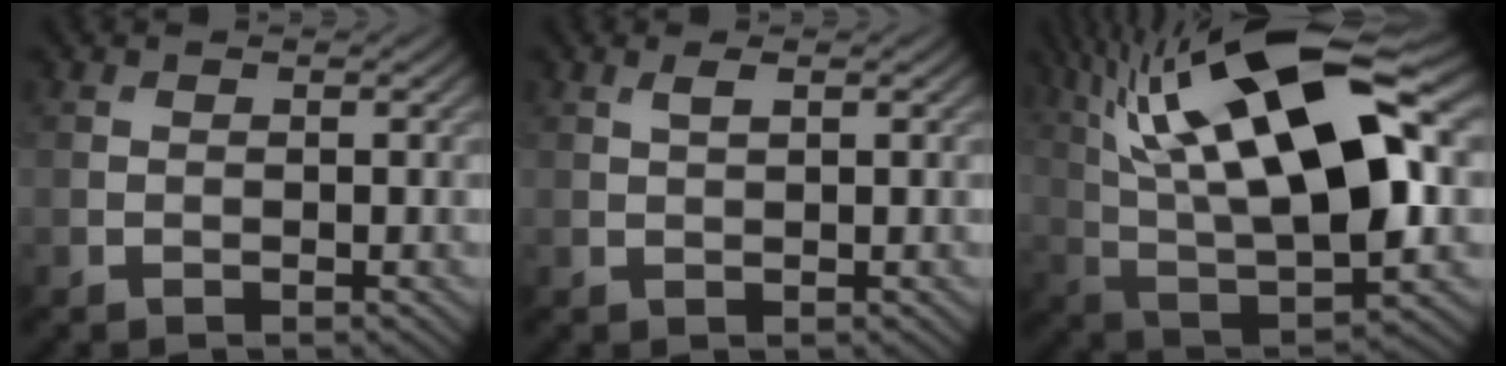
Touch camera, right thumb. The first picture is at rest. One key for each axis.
{"total": 1.2, "fx": 0.6, "fy": 0.3, "fz": 1.0, "tx": -0.022, "ty": 0.003, "tz": 0.013}
{"total": 20.3, "fx": 6.8, "fy": 7.6, "fz": 17.6, "tx": -0.343, "ty": 0.033, "tz": 0.126}